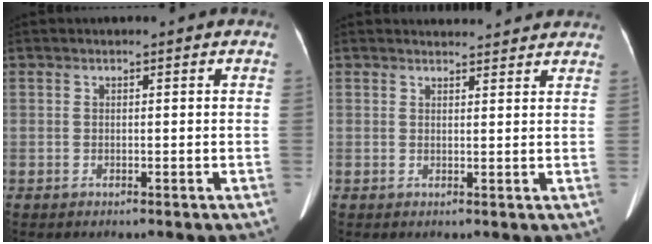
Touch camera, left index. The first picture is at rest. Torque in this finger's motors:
{"motor_torque": [-0.63, -1.50, -0.06, -0.01]}